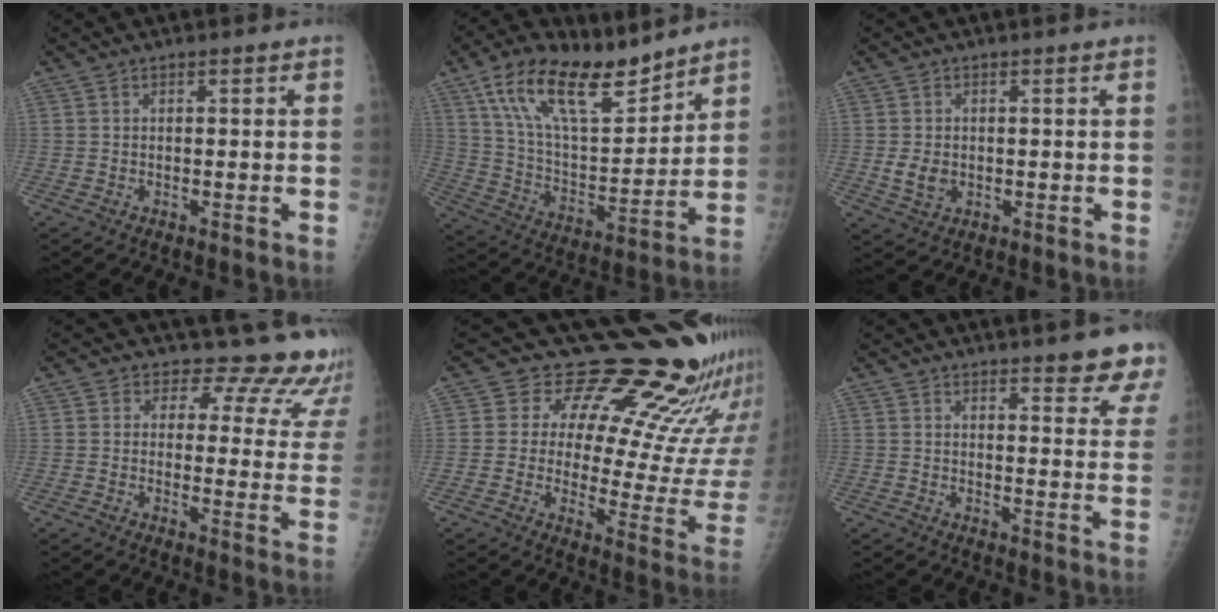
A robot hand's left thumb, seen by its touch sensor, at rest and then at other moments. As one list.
[{"total": 19.2, "force": [13.0, 7.6, 11.9], "torque": [-0.176, -0.063, 0.241]}, {"total": 3.7, "force": [-0.3, 2.8, 2.3], "torque": [-0.034, -0.003, 0.002]}, {"total": 15.4, "force": [14.1, 5.8, 2.5], "torque": [0.029, -0.110, 0.131]}, {"total": 21.6, "force": [17.5, 6.5, 10.9], "torque": [-0.096, -0.148, 0.211]}, {"total": 9.1, "force": [7.6, 2.1, 4.6], "torque": [-0.022, -0.040, 0.076]}]